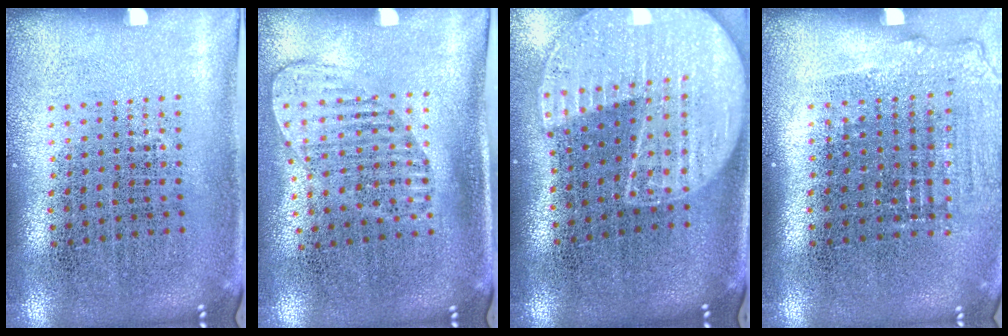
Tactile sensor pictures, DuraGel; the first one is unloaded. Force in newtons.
{"total": 1.4, "press": 1.2, "slide": 0.8}
{"total": 2.1, "press": 1.9, "slide": 0.9}
{"total": 1.0, "press": 1.0, "slide": 0.4}